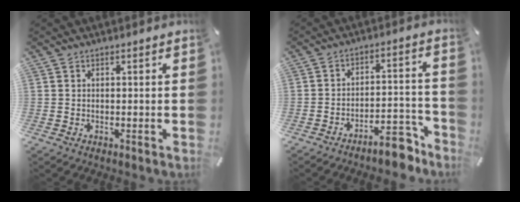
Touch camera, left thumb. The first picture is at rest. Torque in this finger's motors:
{"motor_torque": [-0.03, 2.22, 0.47, 0.49, 0.02]}